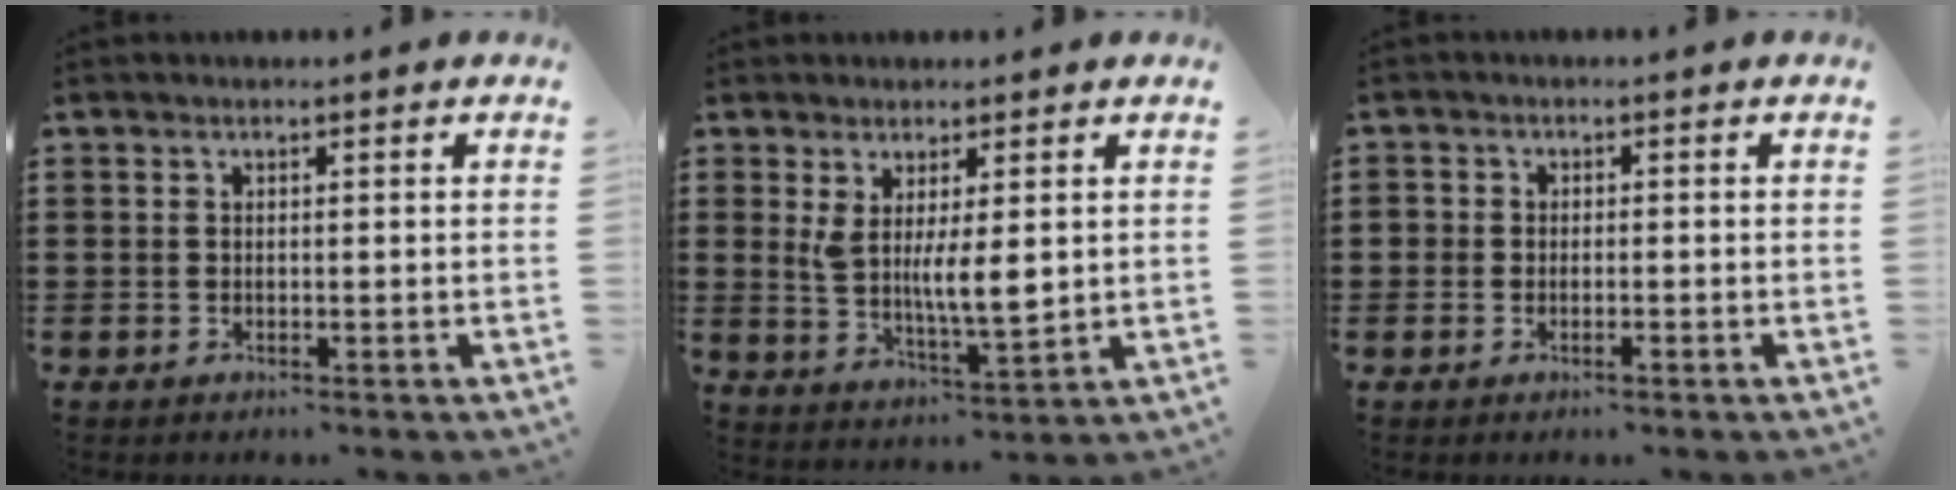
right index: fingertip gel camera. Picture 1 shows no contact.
{"total": 6.4, "force": [1.3, 1.8, 6.0], "torque": [-0.100, -0.009, 0.021]}
{"total": 1.3, "force": [-0.8, 0.9, 0.6], "torque": [-0.015, 0.000, -0.016]}